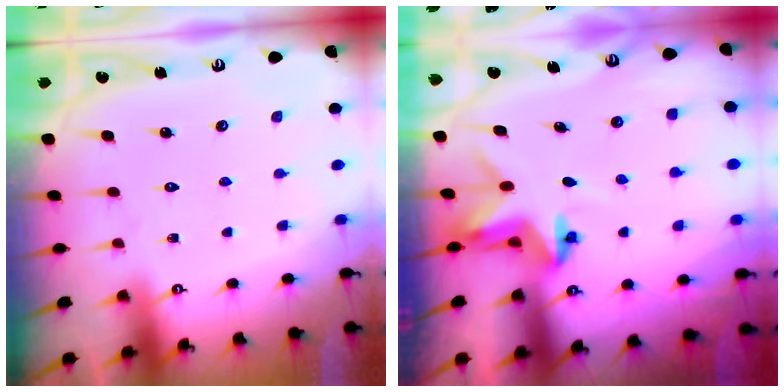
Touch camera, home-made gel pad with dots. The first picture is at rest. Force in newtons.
{"total": 3.2, "press": 3.2, "slide": 0.2}